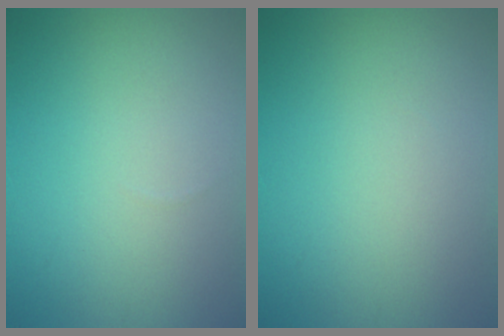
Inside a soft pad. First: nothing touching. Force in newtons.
{"total": 0.0}